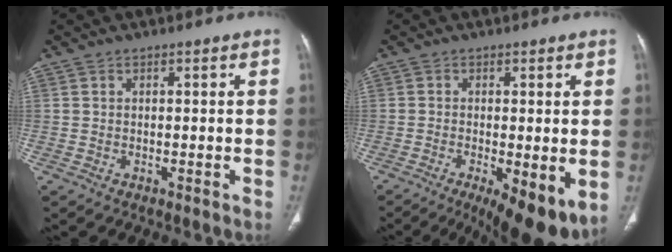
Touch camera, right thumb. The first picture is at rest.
{"total": 11.5, "force": [-3.8, 3.9, 10.2], "torque": [-0.154, -0.021, -0.053]}